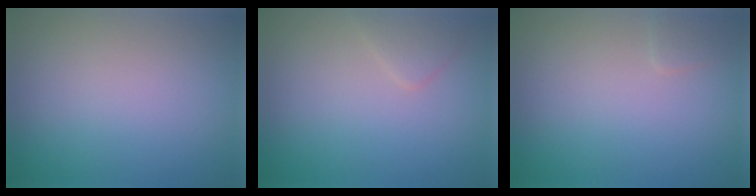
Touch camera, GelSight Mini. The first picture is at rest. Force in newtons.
{"total": 1.3, "press": 1.3, "slide": 0.1}
{"total": 0.8, "press": 0.8, "slide": 0.1}